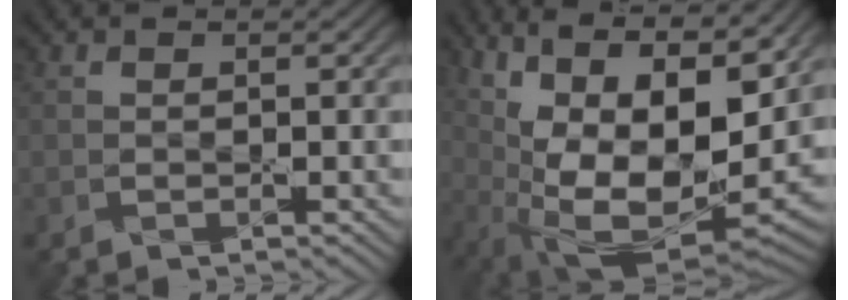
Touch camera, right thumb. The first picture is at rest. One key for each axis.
{"total": 17.4, "fx": 4.1, "fy": 8.4, "fz": 14.7, "tx": -0.262, "ty": -0.001, "tz": 0.078}